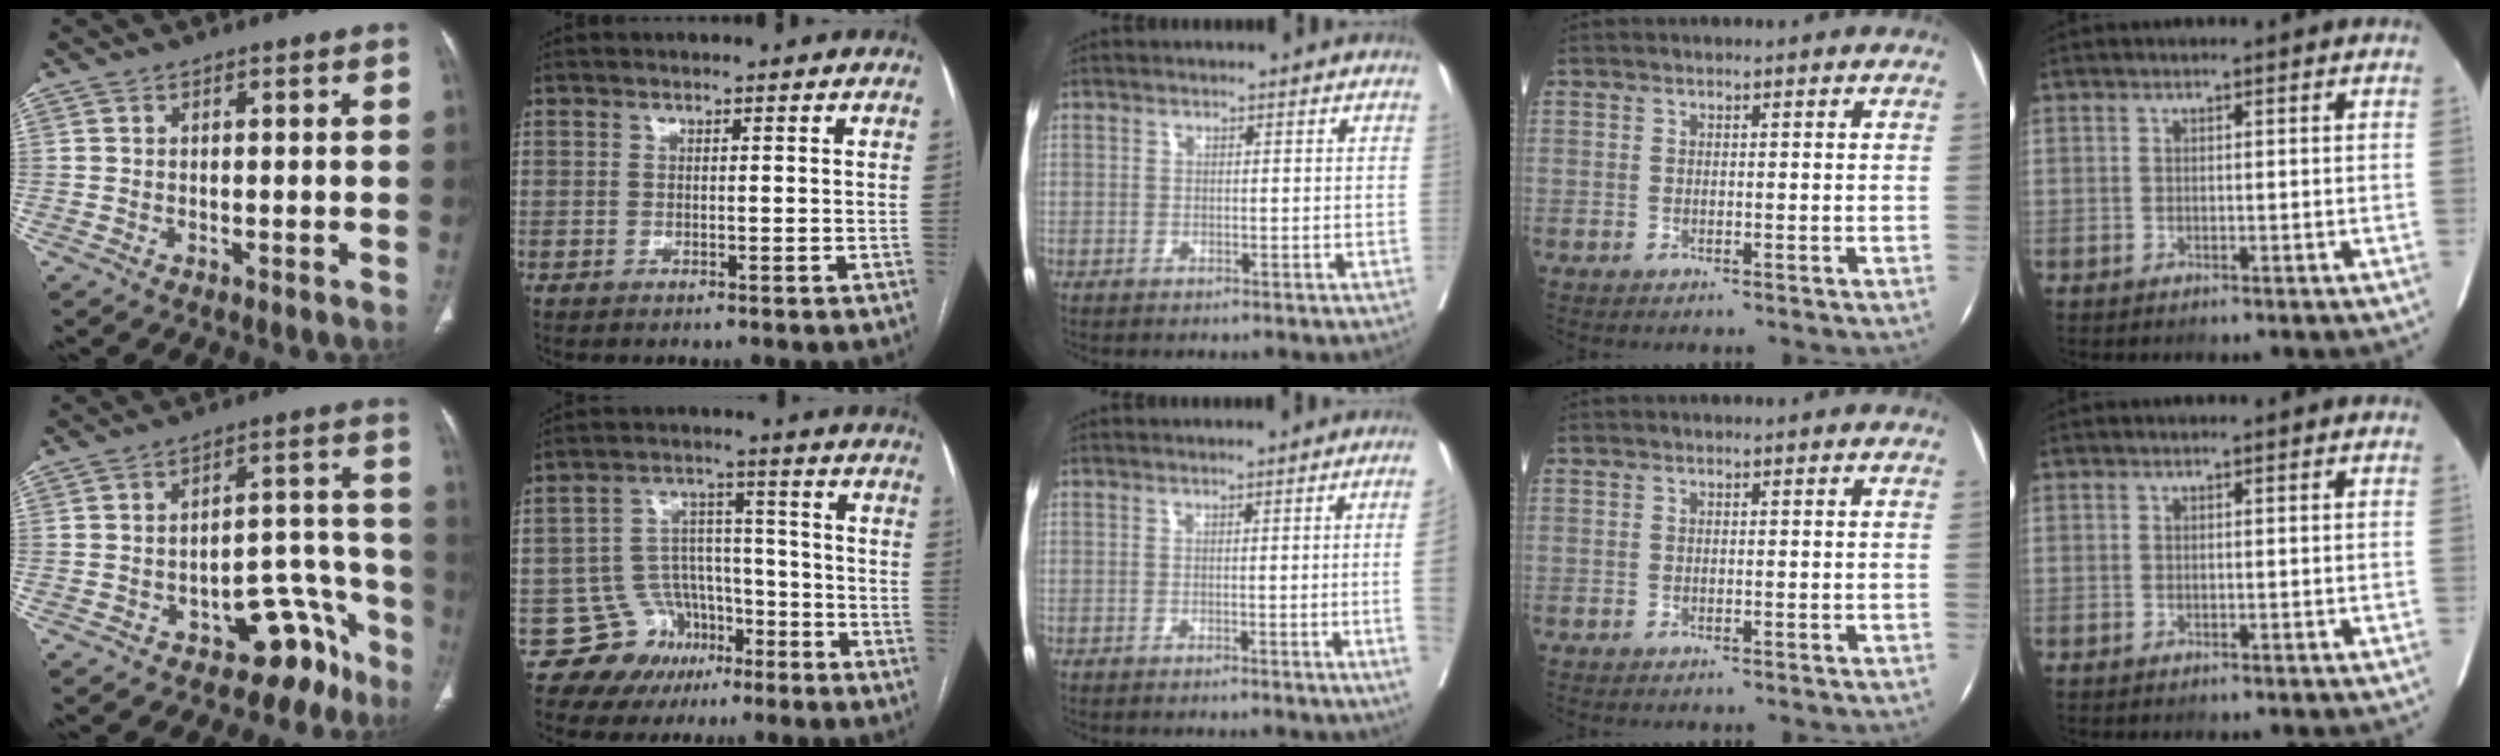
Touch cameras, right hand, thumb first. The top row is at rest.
{"thumb": {"total": 10.8, "force": [-7.5, 6.1, 4.9], "torque": [-0.007, 0.109, -0.105]}, "index": {"total": 9.4, "force": [-5.5, 7.5, 0.8], "torque": [-0.002, 0.057, -0.078]}, "middle": {"total": 6.1, "force": [-0.7, -2.2, 5.6], "torque": [-0.064, -0.013, -0.007]}}